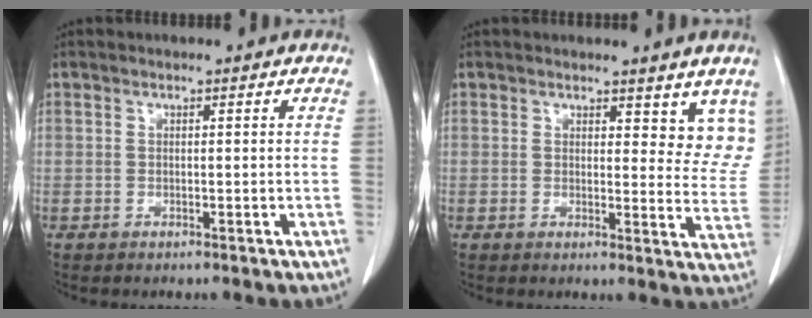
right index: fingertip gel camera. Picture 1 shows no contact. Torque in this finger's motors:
{"motor_torque": [0.08, 0.29, 0.09, 0.00]}